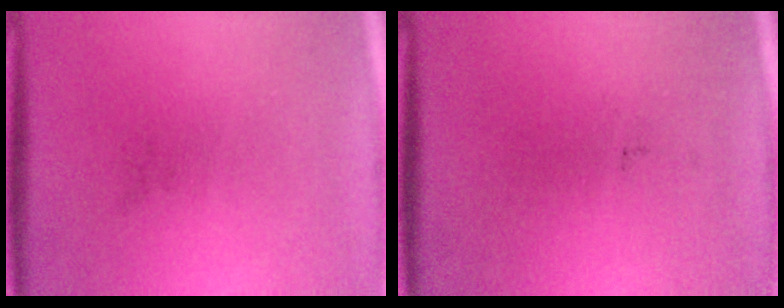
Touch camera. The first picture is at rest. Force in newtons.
{"total": 0.0}